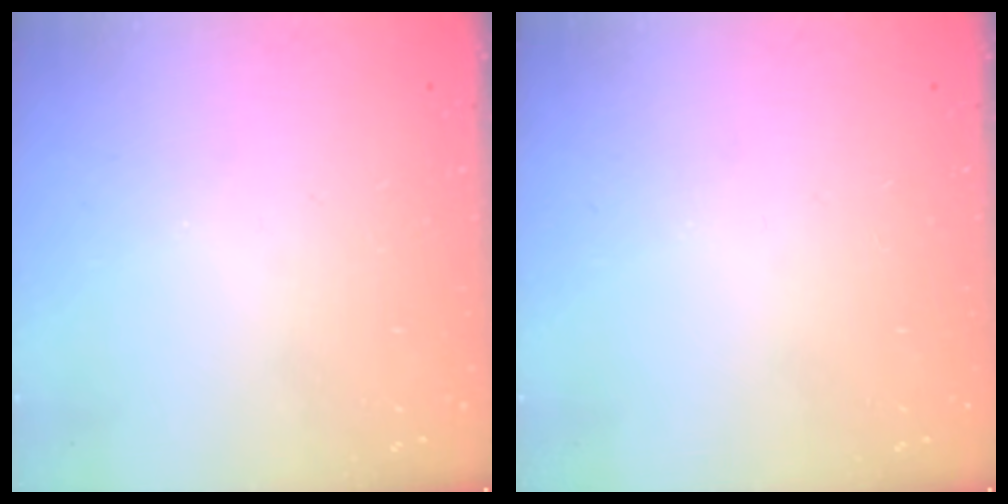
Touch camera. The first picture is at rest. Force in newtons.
{"total": 0.0}